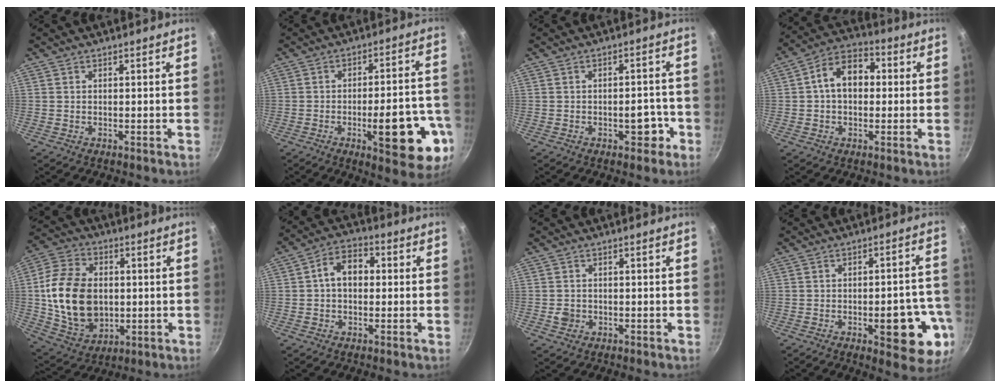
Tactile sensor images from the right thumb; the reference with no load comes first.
{"total": 16.9, "force": [-5.9, 5.6, 14.8], "torque": [-0.163, 0.023, -0.073]}
{"total": 4.7, "force": [-1.9, 2.7, 3.3], "torque": [-0.015, 0.021, -0.025]}
{"total": 10.6, "force": [1.0, 7.4, 7.5], "torque": [-0.088, 0.032, -0.002]}
{"total": 18.9, "force": [0.3, 13.6, 13.2], "torque": [-0.227, 0.005, 0.014]}
{"total": 8.0, "force": [0.7, 5.6, 5.7], "torque": [-0.064, 0.024, -0.002]}
{"total": 2.3, "force": [-0.6, 2.0, 1.0], "torque": [-0.011, 0.007, -0.008]}
{"total": 13.4, "force": [-4.2, 5.3, 11.6], "torque": [-0.107, 0.022, -0.050]}